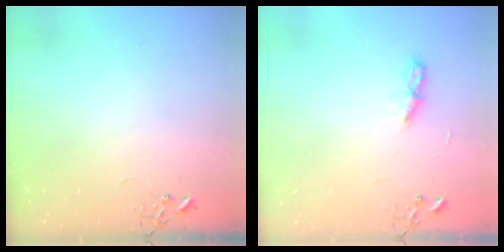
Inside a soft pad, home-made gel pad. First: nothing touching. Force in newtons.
{"total": 5.1, "press": 5.0, "slide": 0.6}